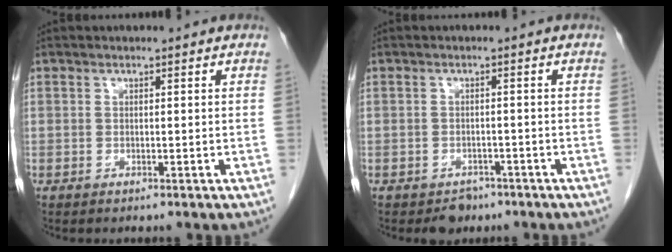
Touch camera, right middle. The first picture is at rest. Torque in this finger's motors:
{"motor_torque": [0.14, -0.38, 0.05, 0.02]}